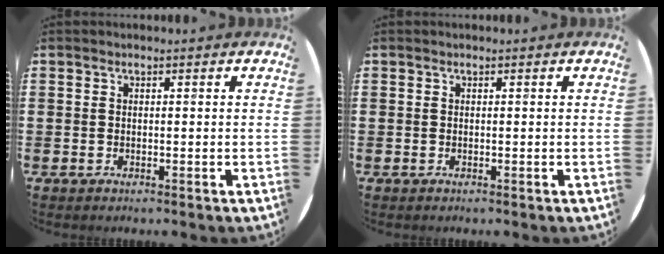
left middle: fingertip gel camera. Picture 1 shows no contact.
{"total": 0.0}